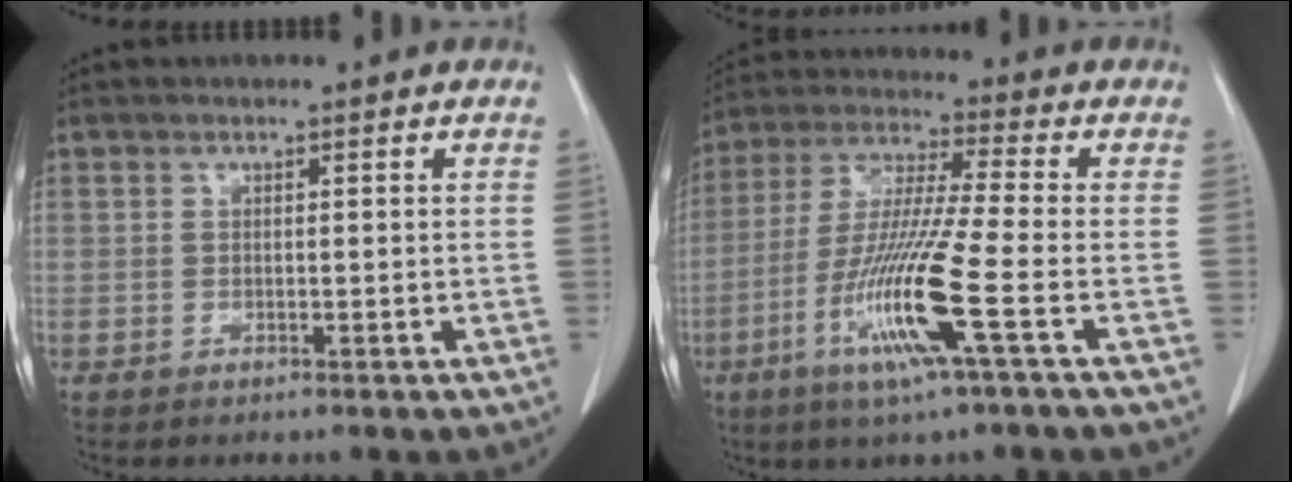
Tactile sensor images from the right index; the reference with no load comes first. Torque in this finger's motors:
{"motor_torque": [2.14, 0.00, 1.05, 0.21]}